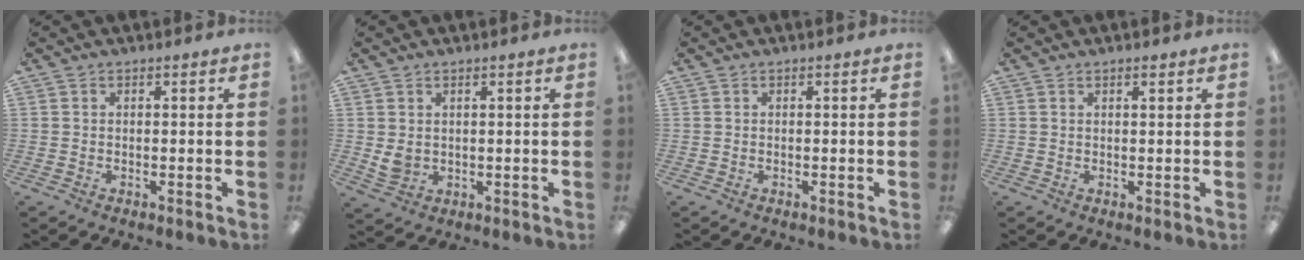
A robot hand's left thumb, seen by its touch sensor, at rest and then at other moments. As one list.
[{"total": 3.2, "force": [1.4, 2.4, 1.6], "torque": [-0.016, -0.006, 0.025]}, {"total": 0.0}, {"total": 1.0, "force": [0.8, 0.1, 0.5], "torque": [-0.010, -0.002, 0.014]}]